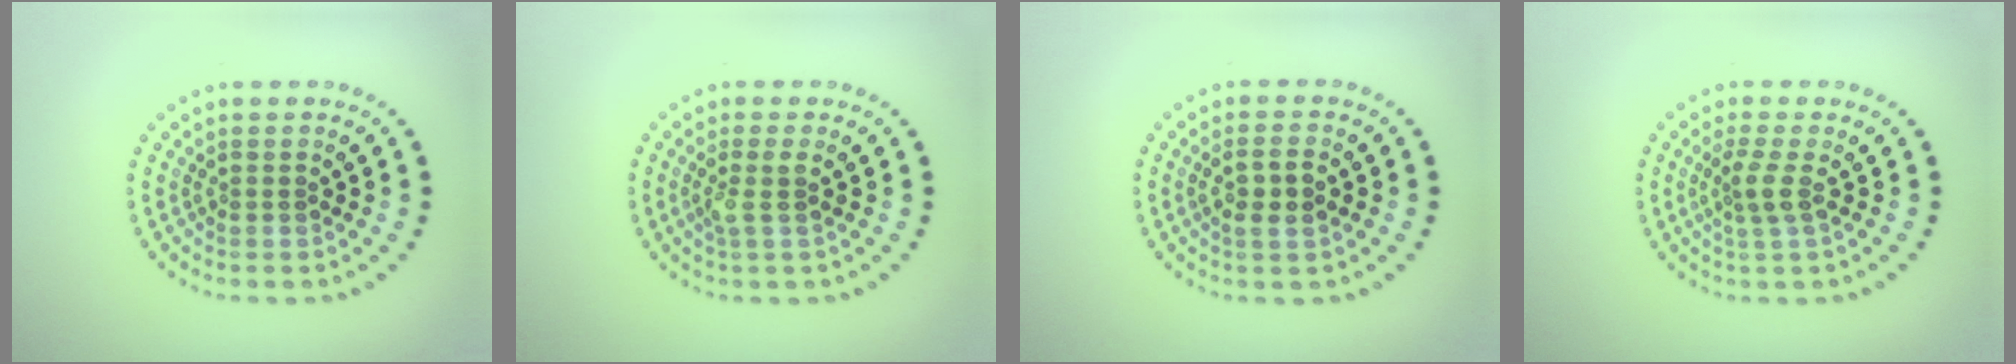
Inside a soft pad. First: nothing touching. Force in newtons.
{"total": 1.7, "press": 1.4, "slide": 0.9}
{"total": 2.5, "press": 2.4, "slide": 0.5}
{"total": 2.0, "press": 1.6, "slide": 1.3}